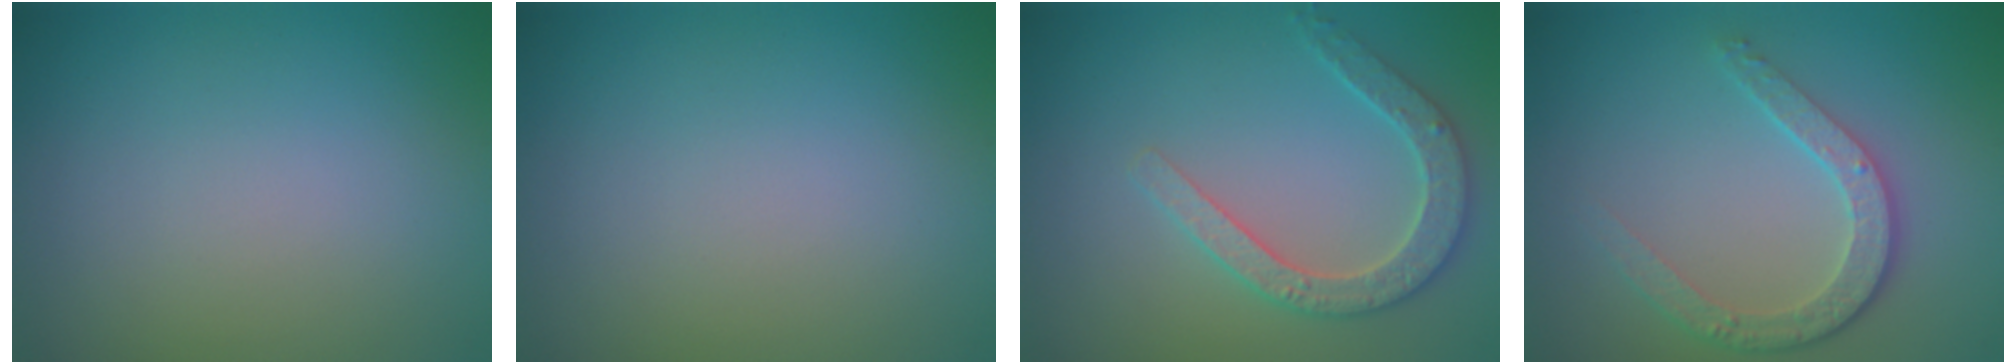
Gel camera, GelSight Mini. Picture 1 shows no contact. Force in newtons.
{"total": 0.0}
{"total": 3.3, "press": 3.2, "slide": 0.8}
{"total": 3.8, "press": 3.0, "slide": 2.3}